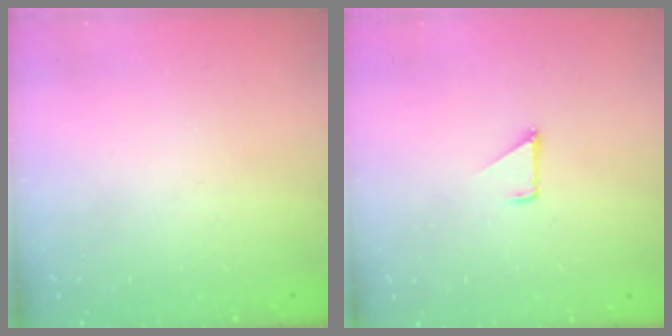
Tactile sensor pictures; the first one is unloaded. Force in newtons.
{"total": 1.0, "press": 1.0, "slide": 0.1}